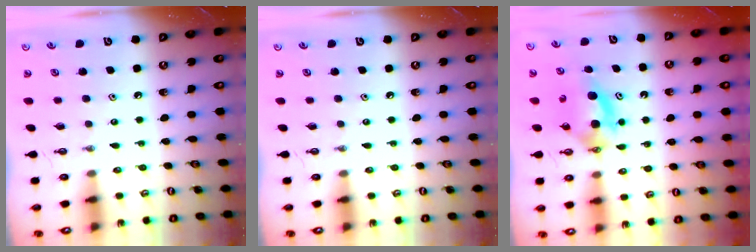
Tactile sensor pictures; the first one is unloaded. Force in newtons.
{"total": 0.0}
{"total": 5.8, "press": 5.5, "slide": 1.7}